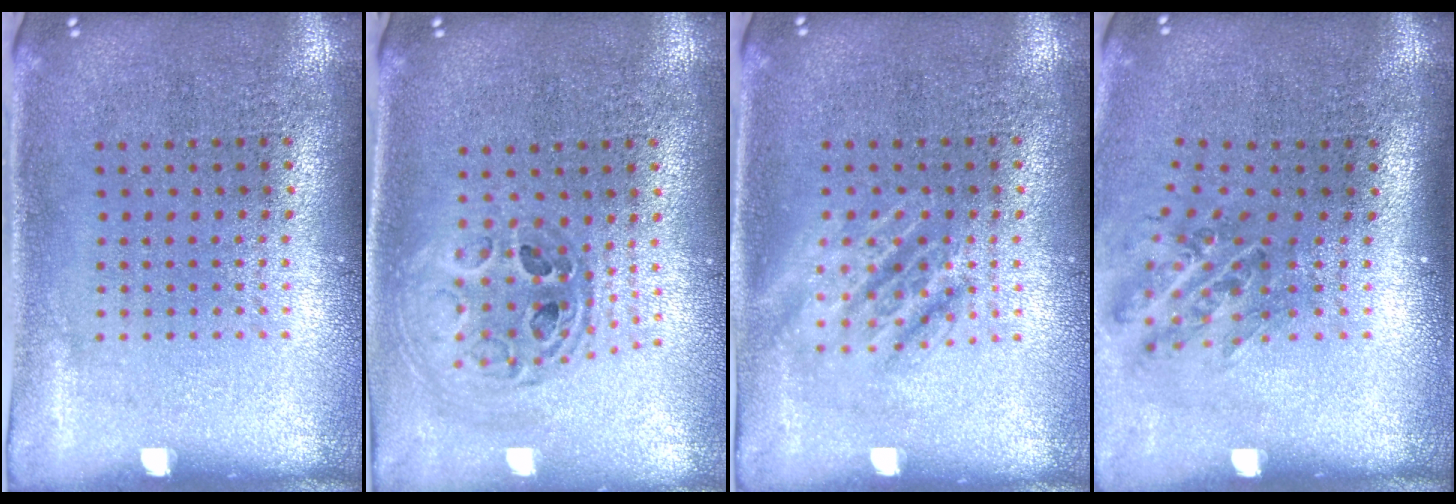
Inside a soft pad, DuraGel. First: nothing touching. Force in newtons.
{"total": 0.9, "press": 0.8, "slide": 0.1}
{"total": 1.2, "press": 1.2, "slide": 0.2}
{"total": 1.1, "press": 1.0, "slide": 0.6}